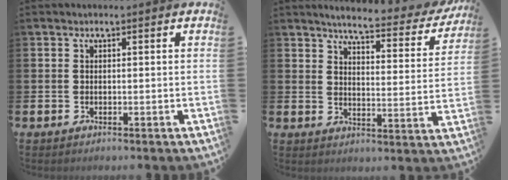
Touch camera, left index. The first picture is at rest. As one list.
[{"total": 5.0, "force": [4.6, 0.7, 1.9], "torque": [-0.046, -0.035, 0.069]}]